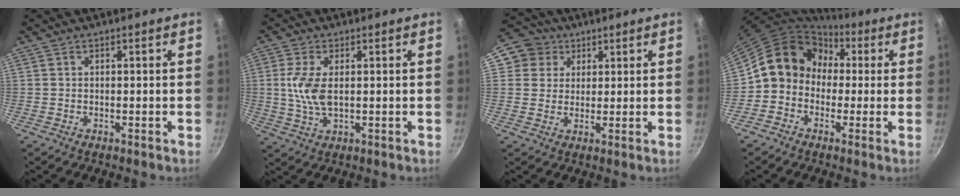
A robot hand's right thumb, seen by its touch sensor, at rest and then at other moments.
{"total": 7.0, "force": [0.7, 3.5, 6.1], "torque": [-0.127, -0.001, 0.013]}
{"total": 7.5, "force": [3.2, 6.7, 1.3], "torque": [0.011, 0.008, 0.042]}
{"total": 11.9, "force": [0.9, 10.5, 5.6], "torque": [-0.057, 0.034, -0.012]}